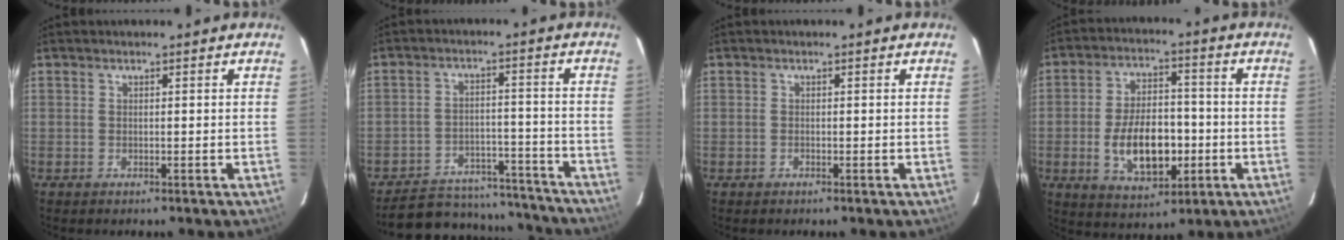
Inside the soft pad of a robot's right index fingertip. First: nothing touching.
{"total": 19.4, "force": [-17.2, 7.1, 5.6], "torque": [-0.126, 0.031, -0.214]}
{"total": 0.6, "force": [-0.3, 0.4, 0.2], "torque": [-0.003, 0.001, -0.007]}
{"total": 13.2, "force": [-3.1, 7.2, 10.6], "torque": [-0.206, 0.005, -0.037]}